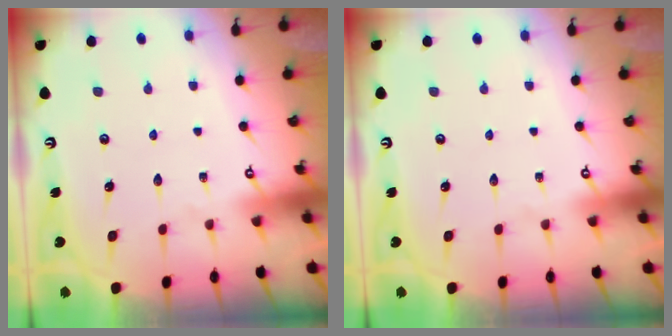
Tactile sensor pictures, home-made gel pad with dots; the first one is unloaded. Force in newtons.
{"total": 0.0}